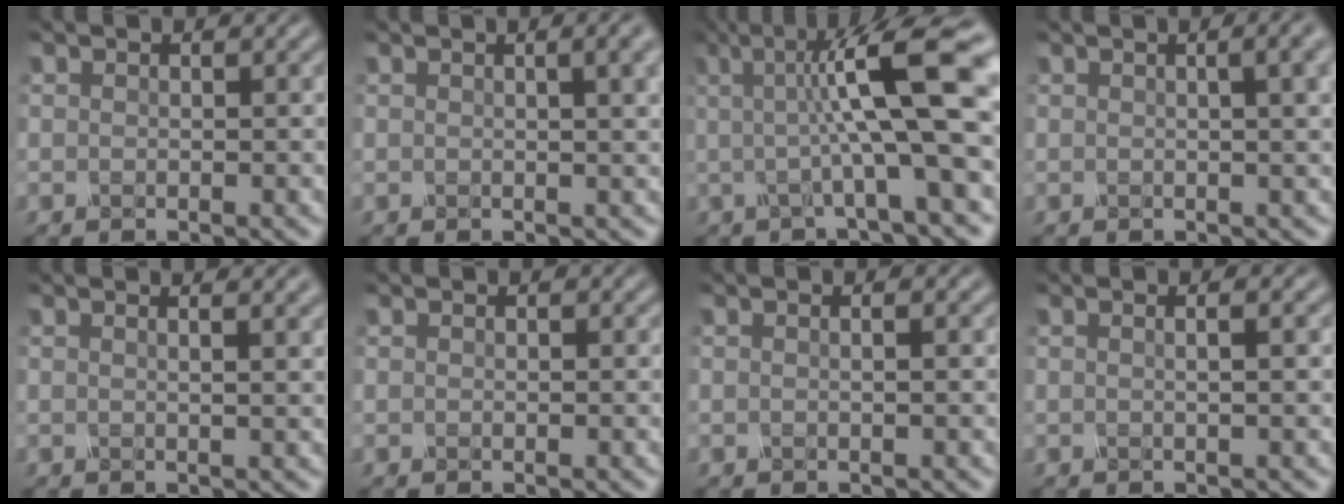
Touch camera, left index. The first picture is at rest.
{"total": 6.7, "force": [2.7, 3.1, 5.2], "torque": [-0.037, 0.037, 0.008]}
{"total": 10.7, "force": [1.0, 2.1, 10.4], "torque": [-0.149, 0.006, 0.008]}
{"total": 8.0, "force": [3.0, 3.9, 6.2], "torque": [-0.049, 0.043, 0.014]}
{"total": 4.5, "force": [2.7, 2.0, 3.1], "torque": [-0.009, 0.039, -0.006]}
{"total": 0.0}
{"total": 1.6, "force": [0.3, 0.8, 1.4], "torque": [-0.009, -0.001, -0.019]}
{"total": 3.0, "force": [0.7, 1.5, 2.5], "torque": [-0.015, 0.014, -0.024]}